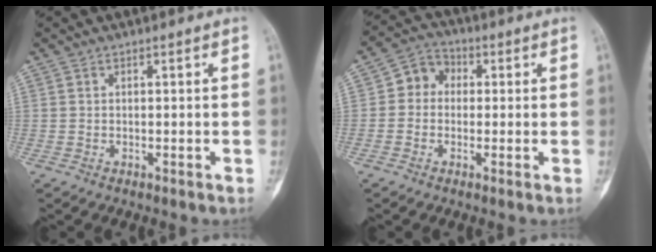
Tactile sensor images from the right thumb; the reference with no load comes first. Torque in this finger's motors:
{"motor_torque": [0.01, 0.00, 0.08, -0.02, 0.00]}